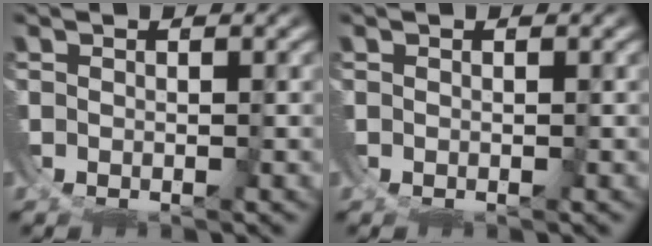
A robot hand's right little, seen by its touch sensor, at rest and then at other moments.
{"total": 0.0}